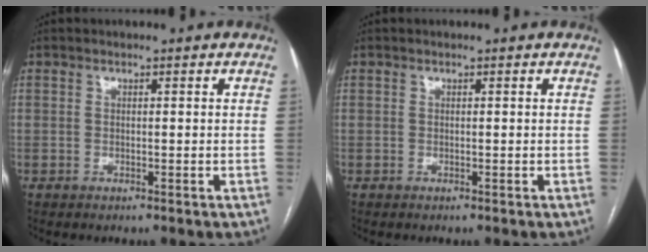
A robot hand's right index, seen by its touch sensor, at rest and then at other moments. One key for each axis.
{"total": 0.0}